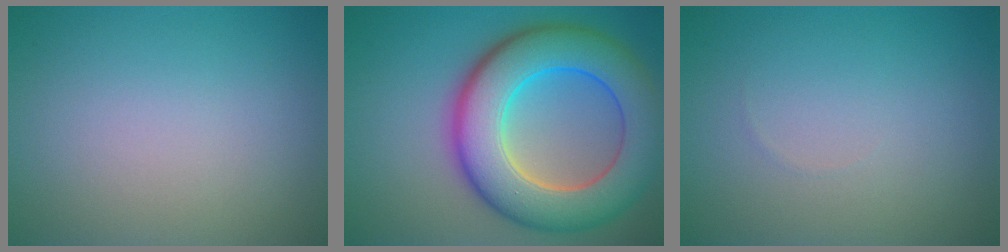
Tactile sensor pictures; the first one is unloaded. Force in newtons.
{"total": 11.3, "press": 11.3, "slide": 0.2}
{"total": 0.0}